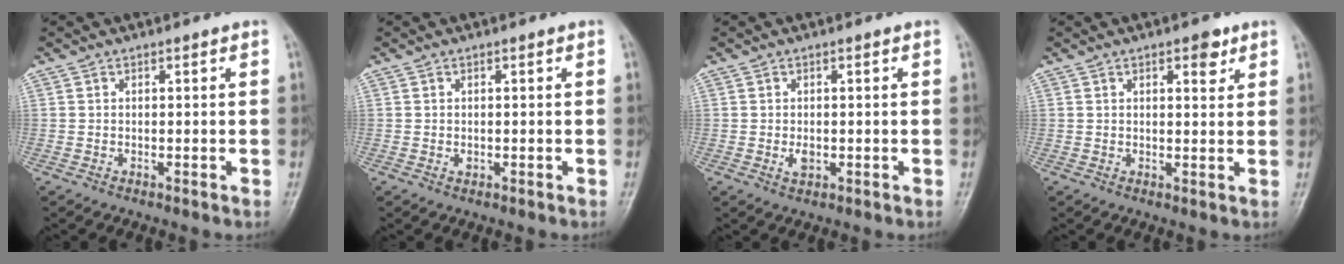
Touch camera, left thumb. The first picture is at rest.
{"total": 0.8, "force": [-0.1, 0.6, 0.6], "torque": [-0.006, 0.003, 0.000]}
{"total": 2.2, "force": [-0.3, 1.4, 1.7], "torque": [-0.026, -0.001, -0.004]}
{"total": 3.6, "force": [2.0, 1.5, 2.6], "torque": [-0.022, -0.008, 0.025]}